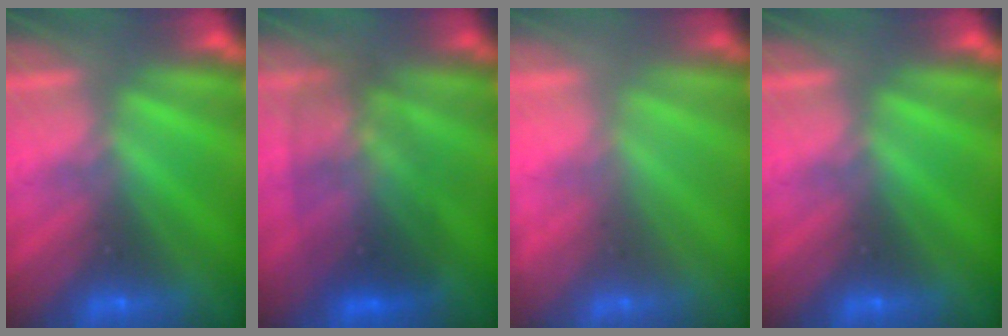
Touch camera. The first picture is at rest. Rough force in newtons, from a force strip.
{"total": 3.0}
{"total": 2.1}
{"total": 0.0}